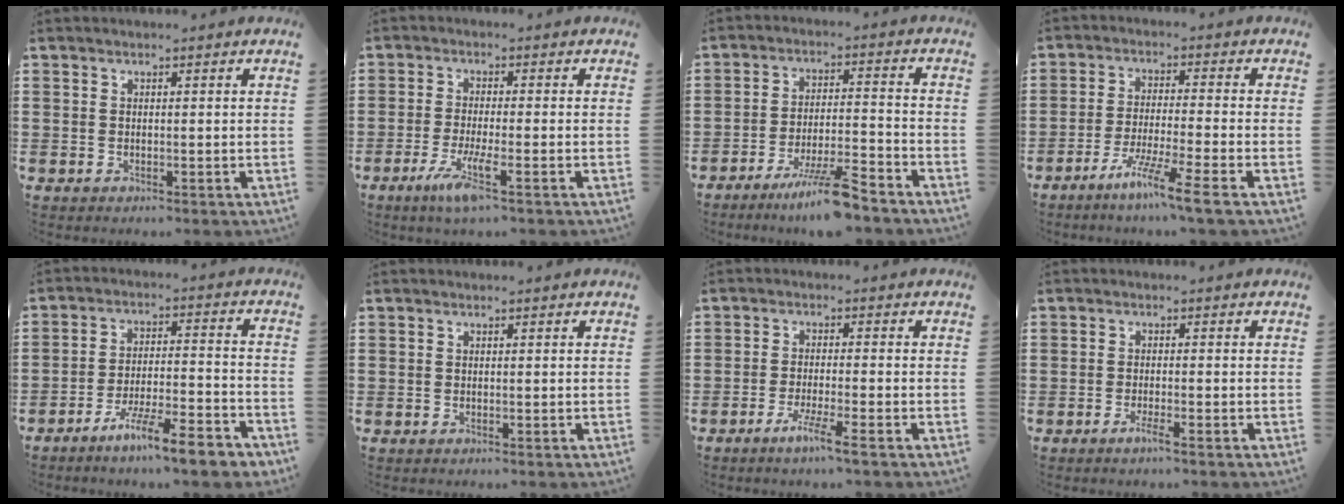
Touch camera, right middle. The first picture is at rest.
{"total": 5.5, "force": [-2.6, 0.3, 4.8], "torque": [-0.104, -0.019, -0.050]}
{"total": 7.6, "force": [-6.0, 0.3, 4.6], "torque": [-0.089, -0.006, -0.110]}
{"total": 6.8, "force": [-5.0, -0.8, 4.5], "torque": [-0.087, -0.015, -0.096]}
{"total": 9.6, "force": [-7.6, 1.1, 5.7], "torque": [-0.095, 0.011, -0.142]}
{"total": 0.0}
{"total": 4.0, "force": [-2.7, -0.4, 2.9], "torque": [-0.045, -0.004, -0.047]}
{"total": 1.9, "force": [-1.2, 0.0, 1.5], "torque": [-0.032, -0.003, -0.024]}